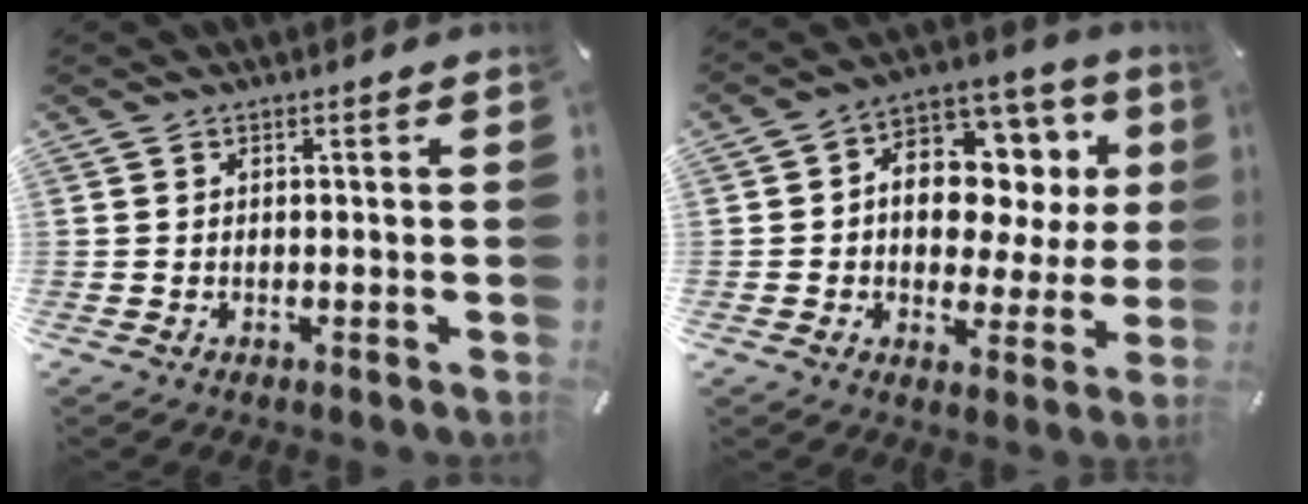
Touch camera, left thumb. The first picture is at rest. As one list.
[{"total": 12.9, "force": [2.2, 9.5, 8.4], "torque": [-0.117, -0.017, 0.044]}]